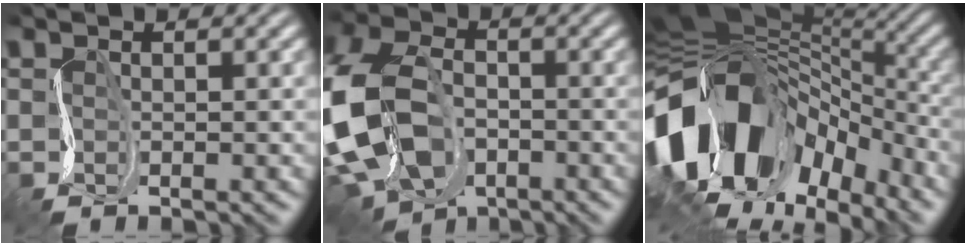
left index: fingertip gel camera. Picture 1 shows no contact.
{"total": 14.1, "force": [-4.9, 9.7, 8.9], "torque": [-0.236, -0.030, -0.085]}
{"total": 16.8, "force": [-4.4, 10.5, 12.4], "torque": [-0.236, -0.021, -0.066]}